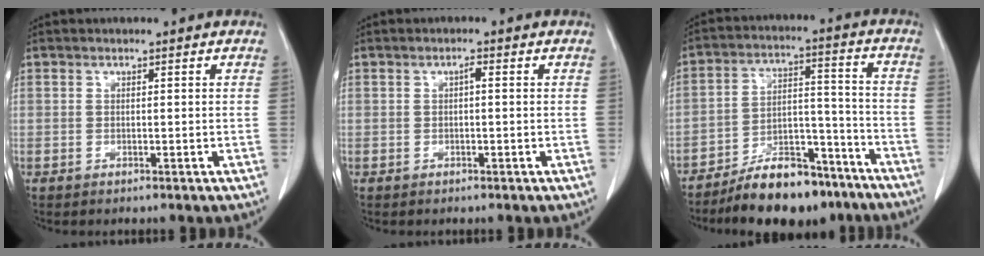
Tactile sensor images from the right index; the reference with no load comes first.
{"total": 0.9, "force": [0.0, 0.2, 0.8], "torque": [-0.014, 0.003, 0.001]}
{"total": 13.3, "force": [-10.4, 5.2, 6.4], "torque": [-0.089, 0.038, -0.169]}